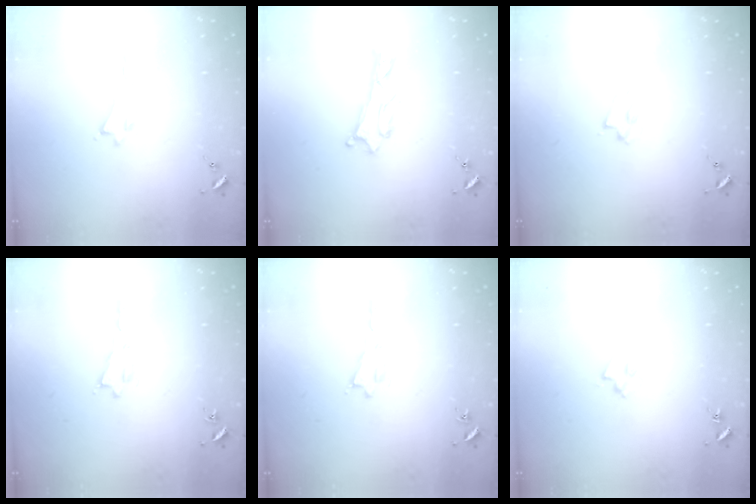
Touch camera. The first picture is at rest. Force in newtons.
{"total": 1.2, "press": 1.2, "slide": 0.2}
{"total": 1.4, "press": 1.3, "slide": 0.3}
{"total": 0.0}
{"total": 0.0}
{"total": 1.7, "press": 1.6, "slide": 0.3}